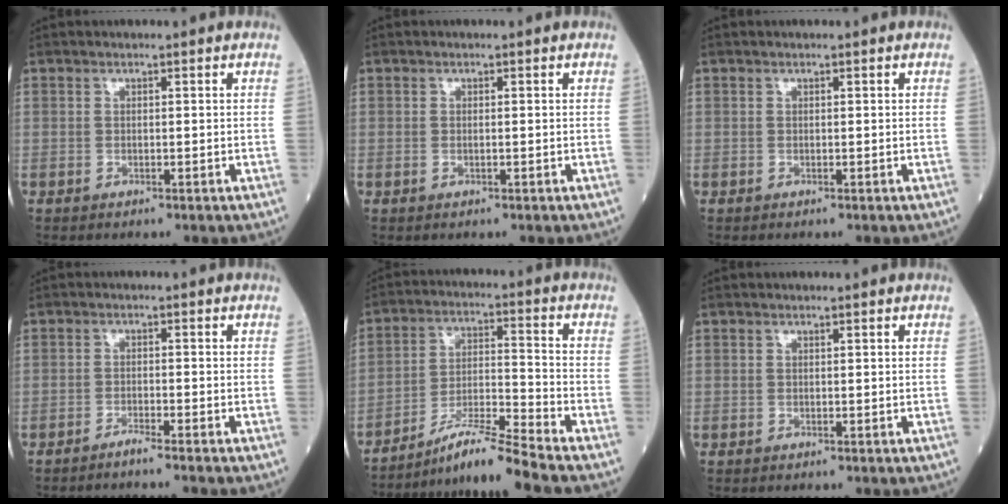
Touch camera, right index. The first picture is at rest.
{"total": 0.6, "force": [-0.1, 0.2, 0.6], "torque": [-0.016, -0.003, -0.001]}
{"total": 0.0}
{"total": 2.2, "force": [-1.9, -0.7, 0.8], "torque": [-0.017, 0.002, -0.035]}
{"total": 9.7, "force": [-8.4, -2.4, 4.2], "torque": [-0.080, -0.010, -0.151]}
{"total": 0.0}